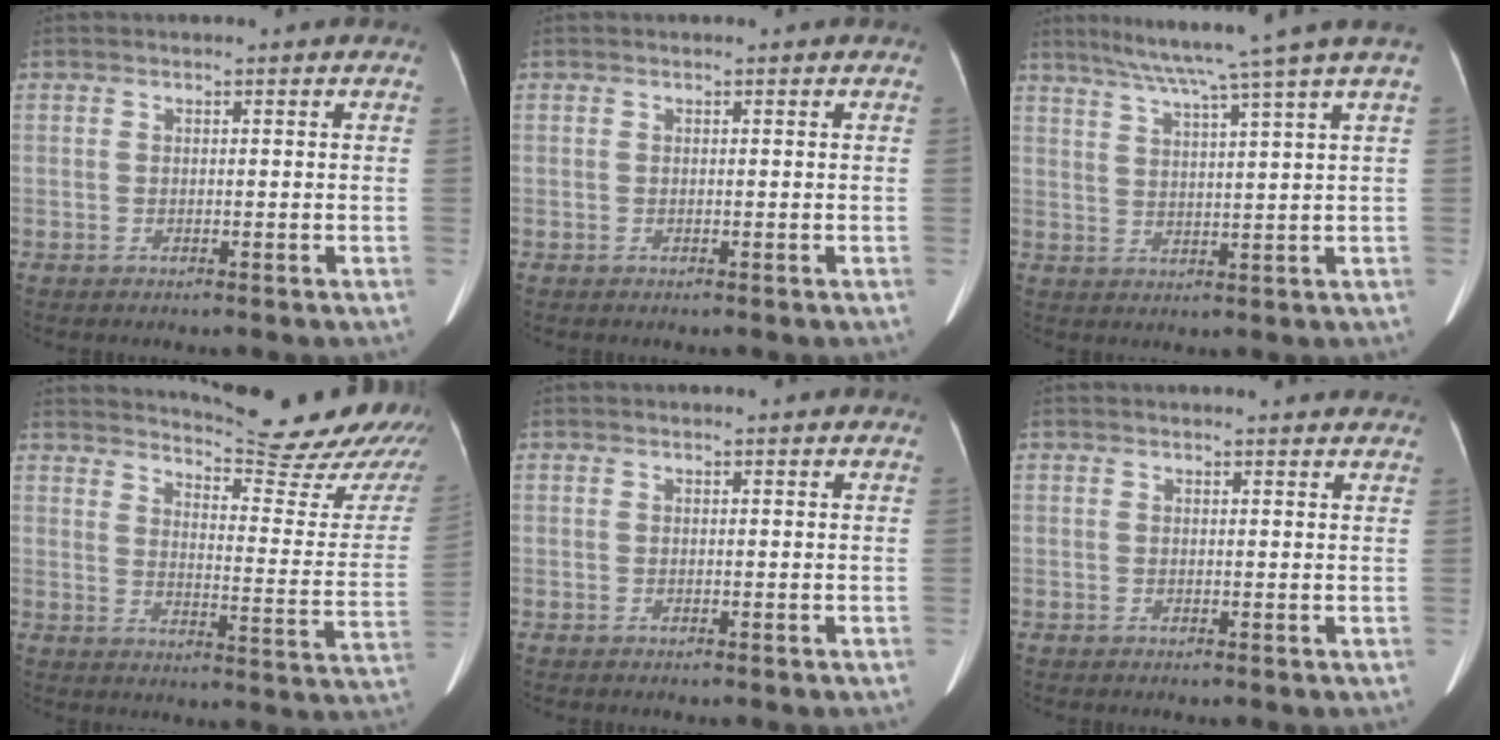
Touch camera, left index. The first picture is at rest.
{"total": 0.0}
{"total": 11.5, "force": [8.9, -2.9, 6.7], "torque": [-0.107, -0.005, 0.125]}
{"total": 22.4, "force": [21.0, 1.6, 7.6], "torque": [-0.096, -0.115, 0.243]}
{"total": 1.2, "force": [1.1, 0.2, 0.5], "torque": [-0.007, 0.009, 0.009]}
{"total": 5.7, "force": [5.5, 0.7, 1.6], "torque": [-0.013, 0.012, 0.047]}